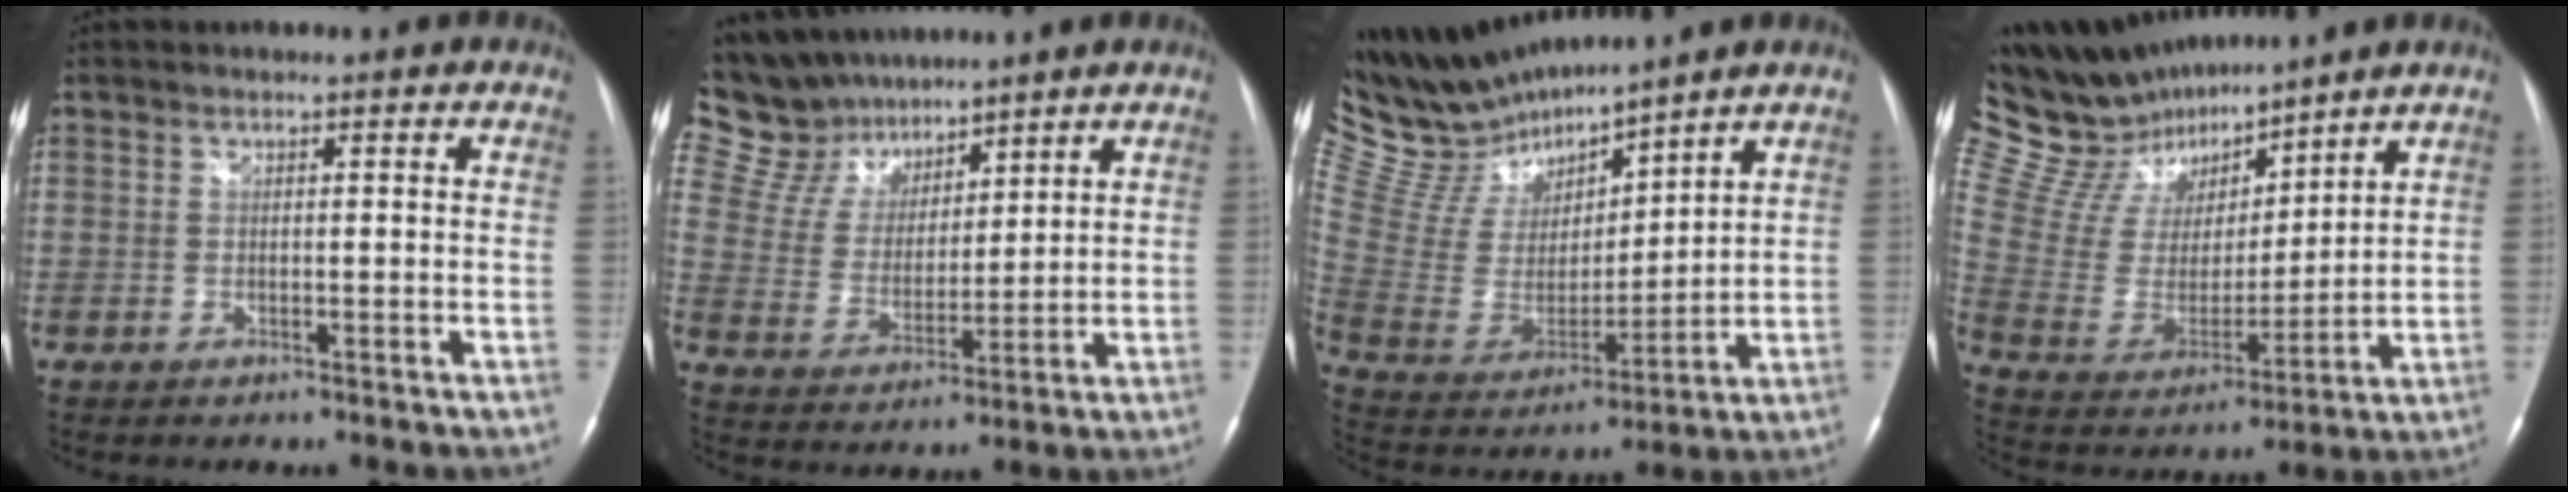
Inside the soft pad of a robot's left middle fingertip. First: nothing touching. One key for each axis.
{"total": 14.1, "fx": 12.3, "fy": 6.5, "fz": 2.3, "tx": -0.061, "ty": 0.024, "tz": 0.241}
{"total": 16.3, "fx": 15.2, "fy": 2.7, "fz": 5.2, "tx": -0.120, "ty": 0.000, "tz": 0.302}
{"total": 17.4, "fx": 15.3, "fy": 5.1, "fz": 6.5, "tx": -0.134, "ty": 0.016, "tz": 0.288}